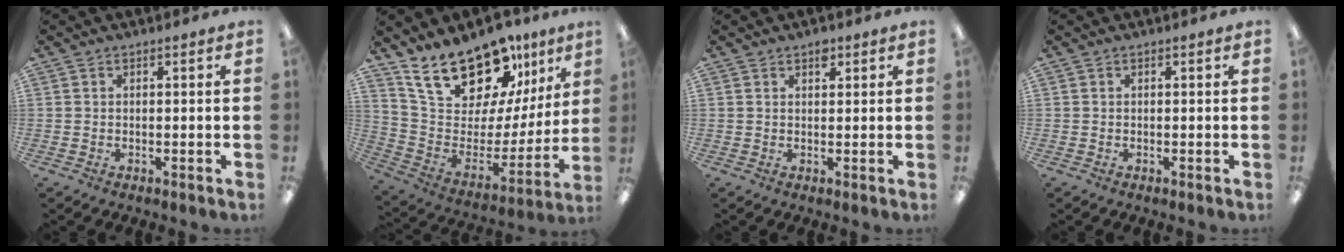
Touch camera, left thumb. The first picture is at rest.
{"total": 21.2, "force": [16.6, 9.2, 9.4], "torque": [-0.160, -0.121, 0.298]}
{"total": 2.4, "force": [1.7, 1.3, 1.0], "torque": [-0.005, -0.006, 0.028]}
{"total": 0.0}